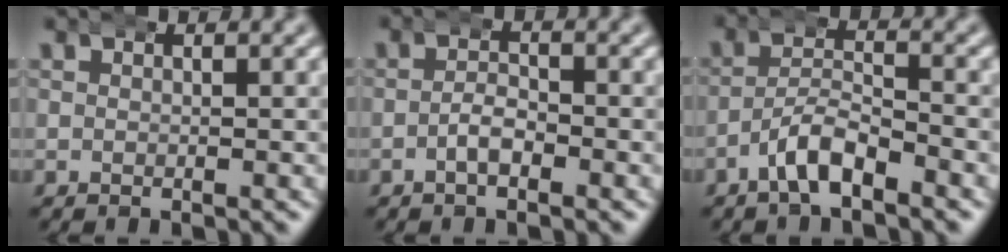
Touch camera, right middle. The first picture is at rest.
{"total": 2.1, "force": [-1.4, 0.7, 1.4], "torque": [-0.015, 0.002, -0.031]}
{"total": 3.7, "force": [-2.6, 1.6, 2.1], "torque": [-0.020, 0.010, -0.058]}